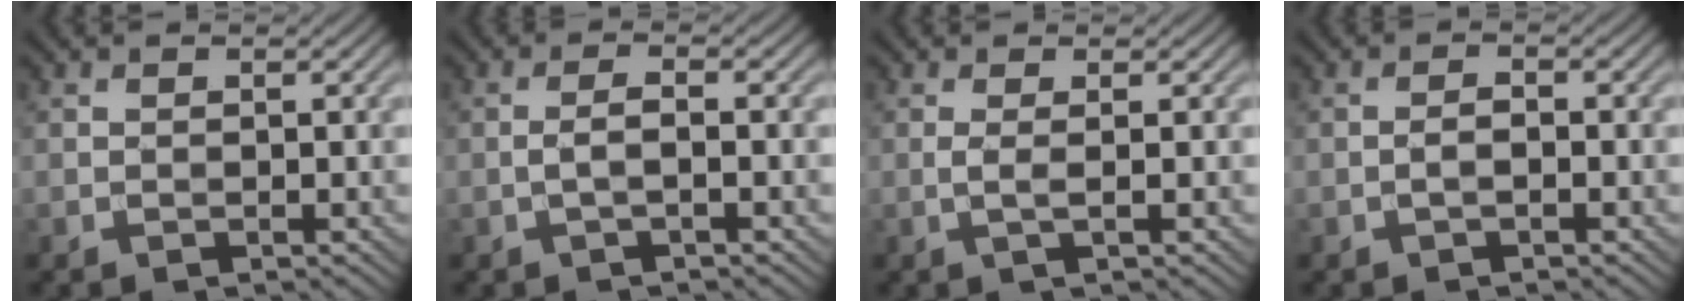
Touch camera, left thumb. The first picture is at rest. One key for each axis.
{"total": 1.9, "fx": -0.6, "fy": 0.3, "fz": 1.7, "tx": -0.035, "ty": 0.007, "tz": -0.017}
{"total": 1.7, "fx": 0.1, "fy": 0.3, "fz": 1.7, "tx": -0.035, "ty": 0.004, "tz": -0.005}
{"total": 1.4, "fx": -0.6, "fy": 0.4, "fz": 1.2, "tx": -0.022, "ty": 0.004, "tz": -0.014}